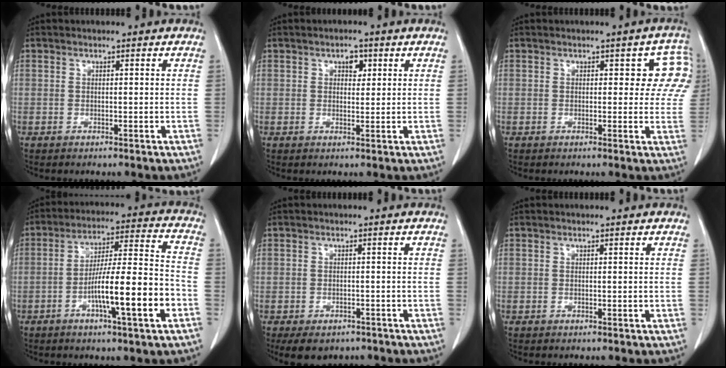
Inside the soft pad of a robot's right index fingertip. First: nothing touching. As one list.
[{"total": 2.3, "force": [1.0, 1.4, 1.6], "torque": [-0.019, 0.003, 0.014]}, {"total": 5.7, "force": [1.9, 3.5, 4.0], "torque": [-0.010, 0.014, 0.013]}, {"total": 14.0, "force": [-5.0, 0.7, 13.0], "torque": [-0.214, 0.006, -0.082]}, {"total": 6.6, "force": [-4.9, 3.9, 2.2], "torque": [-0.021, 0.002, -0.067]}, {"total": 0.0}]